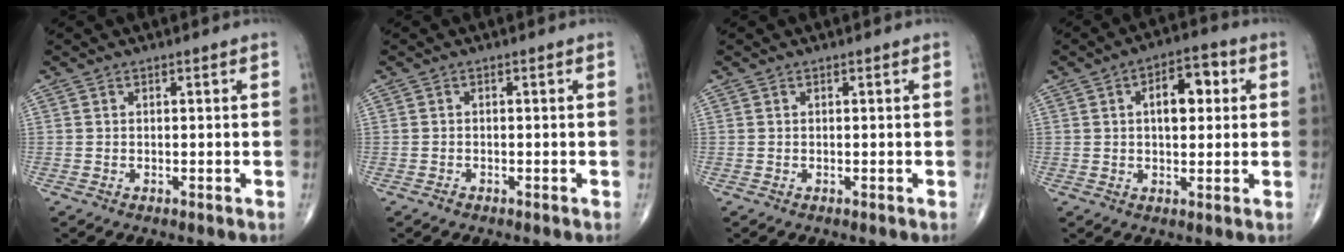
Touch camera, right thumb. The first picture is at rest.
{"total": 0.7, "force": [-0.5, 0.4, 0.2], "torque": [-0.002, 0.000, -0.011]}
{"total": 0.0}
{"total": 8.7, "force": [1.9, 4.6, 7.1], "torque": [-0.085, 0.014, 0.023]}